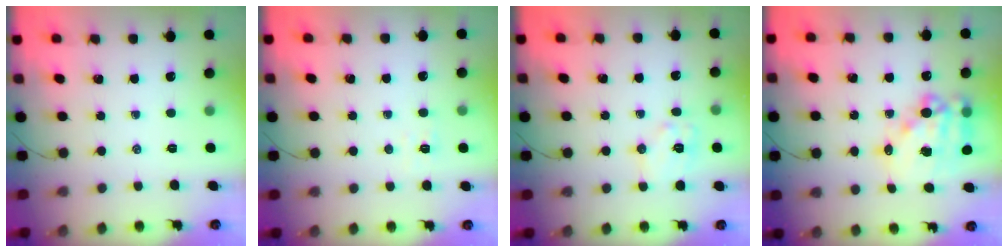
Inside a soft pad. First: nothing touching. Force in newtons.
{"total": 2.8, "press": 2.7, "slide": 0.8}
{"total": 8.9, "press": 8.9, "slide": 0.6}
{"total": 14.8, "press": 14.5, "slide": 3.1}